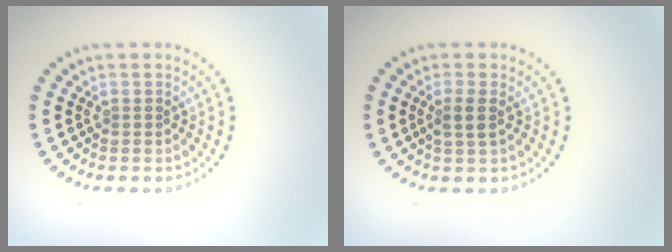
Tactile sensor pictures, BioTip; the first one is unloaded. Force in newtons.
{"total": 1.6, "press": 1.4, "slide": 0.7}